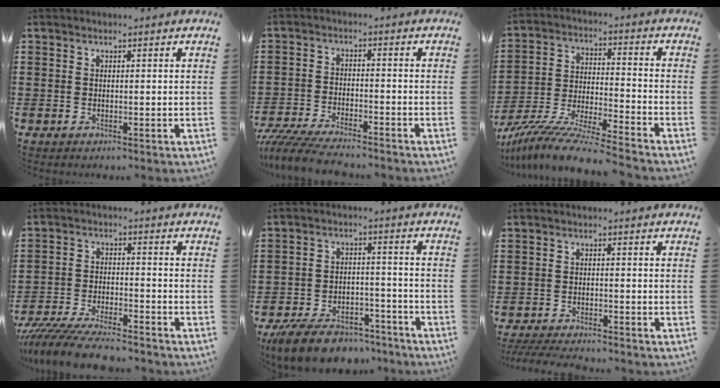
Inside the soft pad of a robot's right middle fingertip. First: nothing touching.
{"total": 5.7, "force": [-5.4, 0.7, 1.7], "torque": [-0.044, -0.002, -0.109]}
{"total": 10.1, "force": [-9.5, -0.3, 3.4], "torque": [-0.059, 0.005, -0.189]}
{"total": 7.7, "force": [-7.3, 0.8, 2.5], "torque": [-0.057, 0.005, -0.143]}
{"total": 8.3, "force": [-7.5, 2.3, 2.8], "torque": [-0.052, 0.023, -0.144]}
{"total": 3.6, "force": [-3.5, 0.3, 0.8], "torque": [-0.021, -0.002, -0.075]}